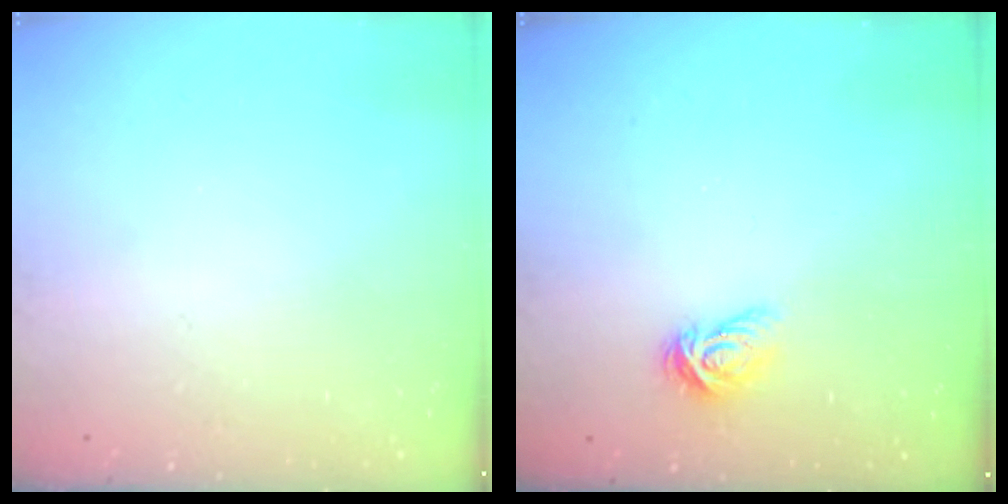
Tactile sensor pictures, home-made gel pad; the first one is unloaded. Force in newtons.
{"total": 3.9, "press": 3.9, "slide": 0.6}